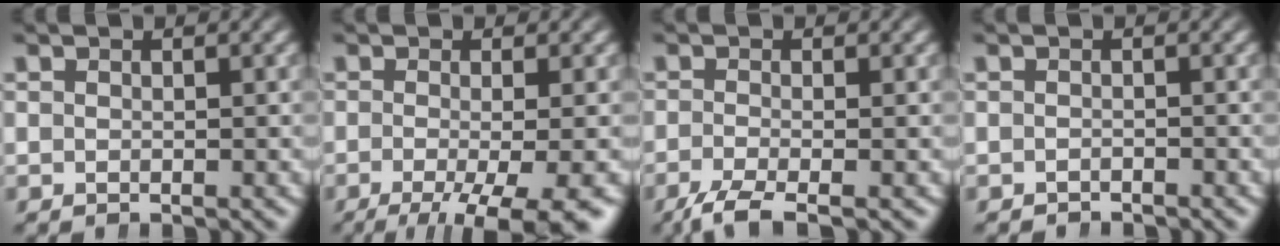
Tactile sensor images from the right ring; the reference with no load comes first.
{"total": 7.9, "force": [-4.6, 3.2, 5.6], "torque": [-0.095, -0.040, -0.051]}
{"total": 4.1, "force": [-3.1, 1.6, 2.2], "torque": [-0.057, -0.022, -0.040]}
{"total": 1.3, "force": [-1.2, 0.1, -0.3], "torque": [-0.005, -0.009, -0.016]}